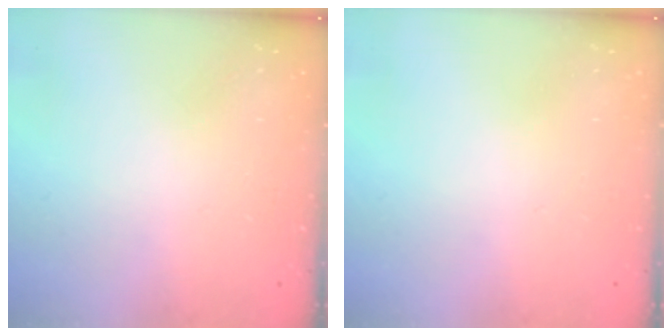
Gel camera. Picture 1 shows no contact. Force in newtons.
{"total": 0.0}